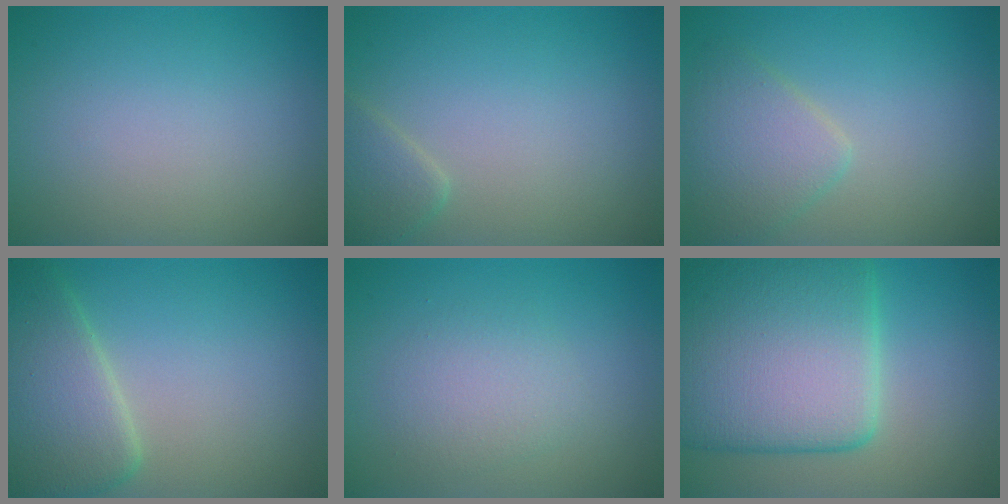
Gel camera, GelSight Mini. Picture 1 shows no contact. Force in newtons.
{"total": 1.9, "press": 1.9, "slide": 0.1}
{"total": 3.4, "press": 3.4, "slide": 0.1}
{"total": 6.1, "press": 6.1, "slide": 0.3}
{"total": 2.4, "press": 2.4, "slide": 0.0}
{"total": 12.9, "press": 12.9, "slide": 0.7}